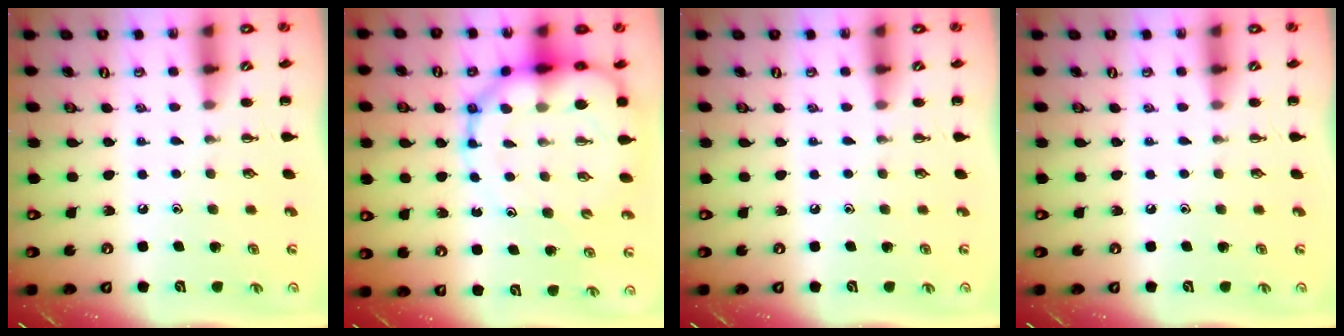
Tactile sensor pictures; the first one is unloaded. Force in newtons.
{"total": 16.1, "press": 15.4, "slide": 4.5}
{"total": 0.0}
{"total": 0.0}